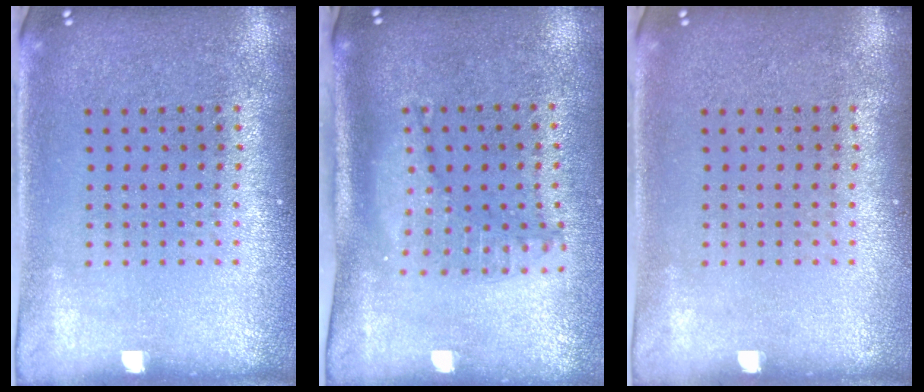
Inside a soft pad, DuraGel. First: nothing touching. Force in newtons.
{"total": 1.4, "press": 1.3, "slide": 0.4}
{"total": 0.0}